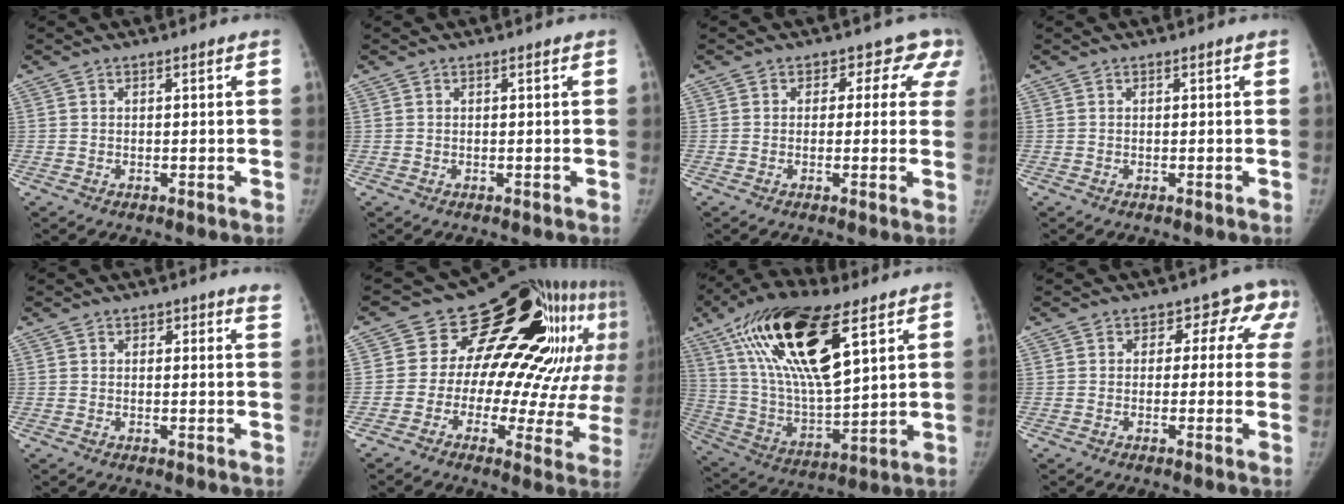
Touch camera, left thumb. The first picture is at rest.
{"total": 0.0}
{"total": 6.4, "force": [3.5, 5.0, 1.9], "torque": [0.029, -0.003, 0.013]}
{"total": 0.0}
{"total": 2.5, "force": [2.0, 1.2, 1.0], "torque": [0.012, -0.007, 0.014]}
{"total": 25.6, "force": [7.7, 14.2, 19.9], "torque": [-0.221, 0.028, 0.109]}
{"total": 25.7, "force": [12.2, 9.8, 20.4], "torque": [-0.379, -0.026, 0.225]}
{"total": 7.8, "force": [2.5, 5.7, 4.7], "torque": [0.006, 0.007, 0.015]}